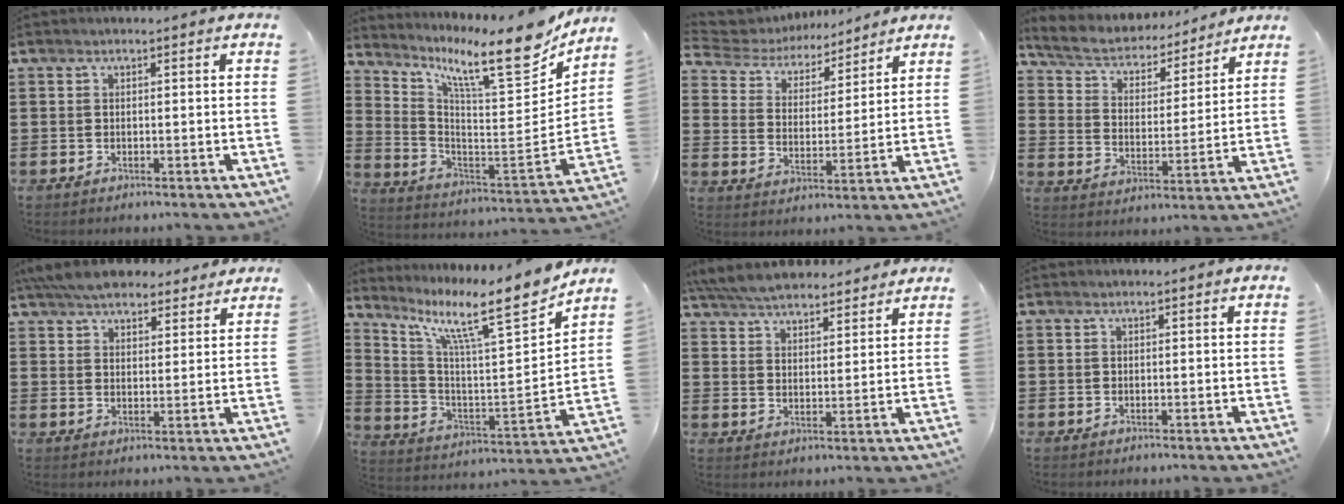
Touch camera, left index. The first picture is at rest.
{"total": 12.7, "force": [9.5, 2.0, 8.2], "torque": [-0.153, -0.072, 0.151]}
{"total": 5.2, "force": [5.0, 1.2, 0.7], "torque": [-0.043, -0.030, 0.084]}
{"total": 4.9, "force": [4.7, 1.1, 1.0], "torque": [-0.046, -0.033, 0.076]}
{"total": 7.1, "force": [6.4, 2.1, 2.2], "torque": [-0.062, -0.011, 0.123]}
{"total": 12.2, "force": [9.1, 1.2, 8.1], "torque": [-0.169, -0.062, 0.137]}
{"total": 6.1, "force": [5.8, 1.0, 1.4], "torque": [-0.050, -0.017, 0.108]}
{"total": 0.0}